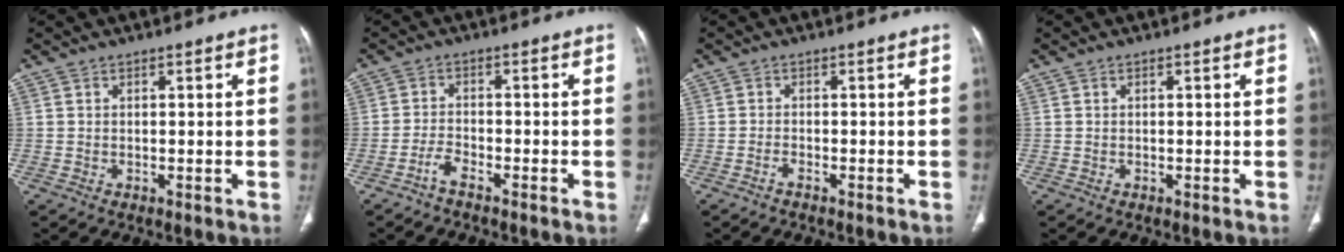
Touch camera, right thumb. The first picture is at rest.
{"total": 2.6, "force": [-2.1, 0.8, 1.2], "torque": [-0.036, 0.018, -0.043]}
{"total": 1.0, "force": [-0.9, 0.3, 0.4], "torque": [-0.014, 0.007, -0.016]}
{"total": 0.0}